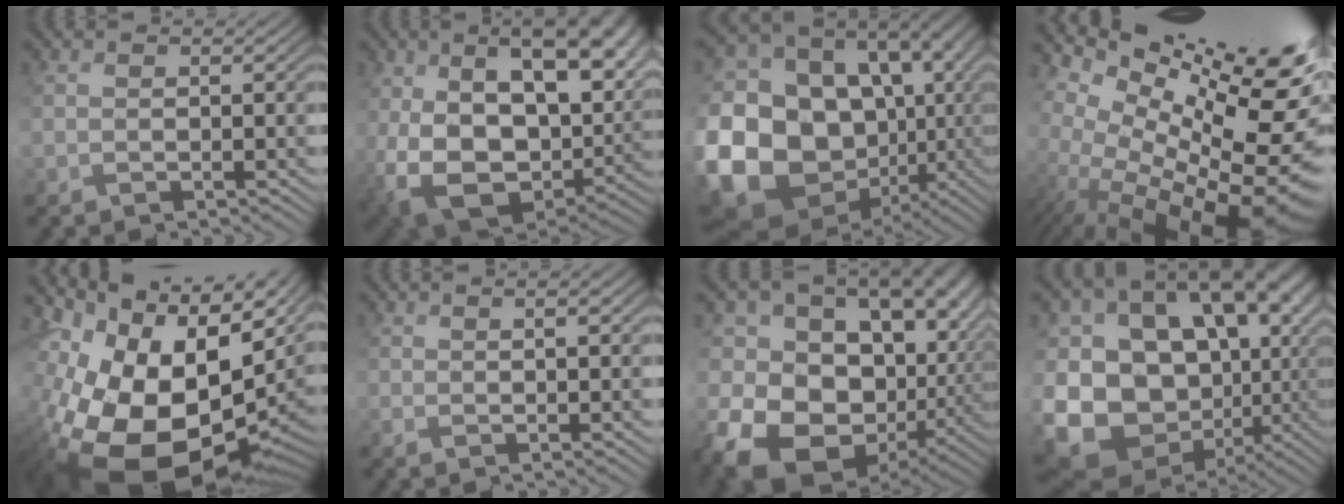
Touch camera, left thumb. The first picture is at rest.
{"total": 20.4, "force": [3.1, 13.6, 14.9], "torque": [-0.271, -0.042, 0.095]}
{"total": 23.2, "force": [-4.0, 19.7, 11.7], "torque": [-0.309, -0.026, -0.080]}
{"total": 17.1, "force": [-0.7, 9.8, 14.0], "torque": [-0.177, -0.020, 0.029]}
{"total": 20.8, "force": [-4.2, 12.8, 15.8], "torque": [-0.284, -0.046, -0.043]}
{"total": 2.6, "force": [0.4, 0.5, 2.5], "torque": [-0.043, 0.005, 0.005]}
{"total": 19.6, "force": [-1.8, 14.5, 13.0], "torque": [-0.258, -0.035, -0.001]}
{"total": 20.7, "force": [0.2, 17.8, 10.7], "torque": [-0.211, -0.012, 0.011]}